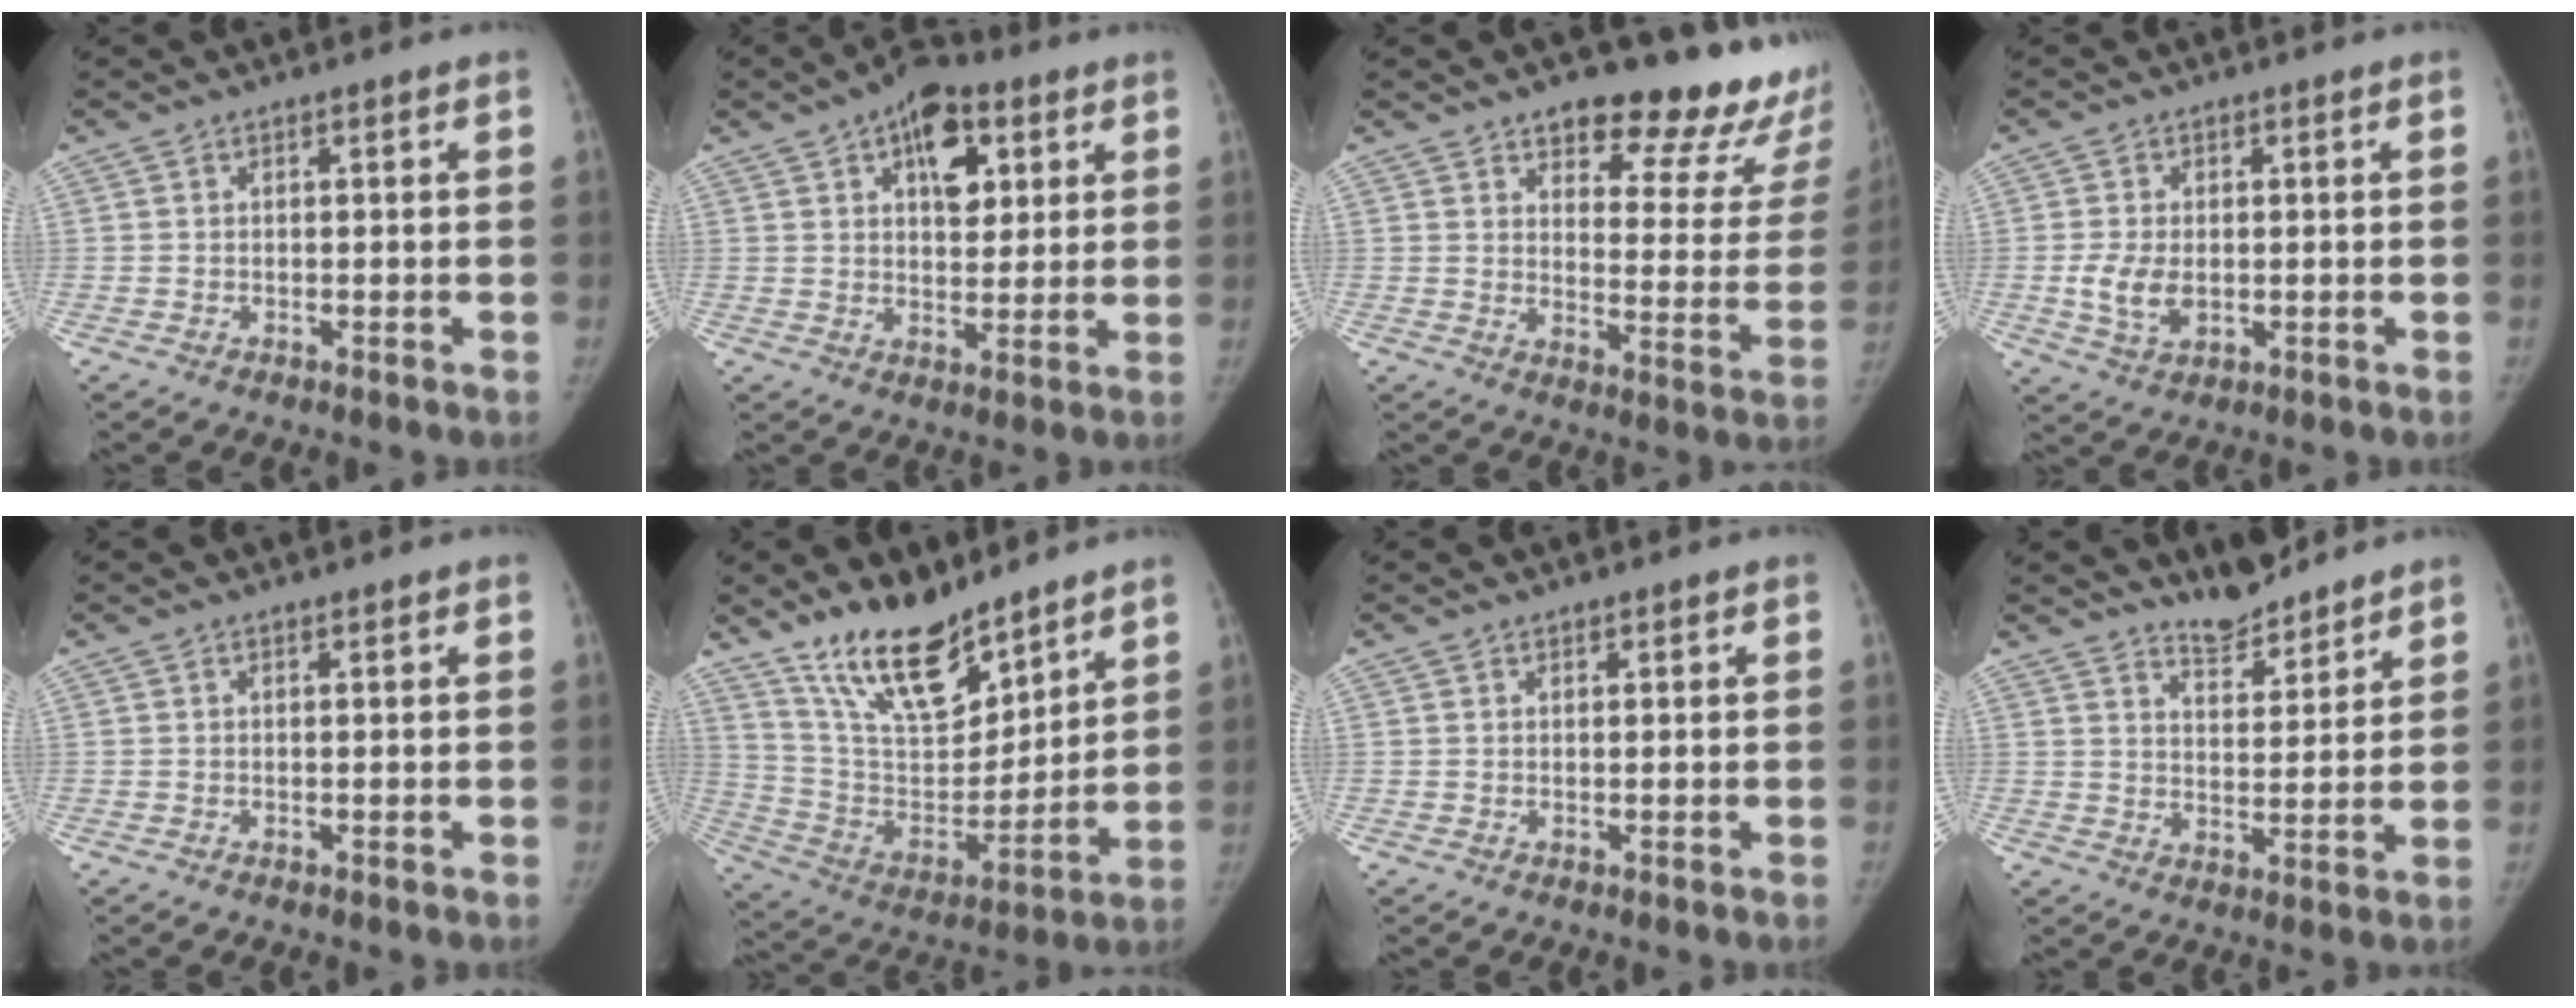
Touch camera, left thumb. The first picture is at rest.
{"total": 11.1, "force": [4.9, 6.3, 7.7], "torque": [-0.076, -0.009, 0.070]}
{"total": 21.8, "force": [17.0, 8.0, 11.1], "torque": [-0.088, -0.109, 0.205]}
{"total": 5.8, "force": [-0.4, 3.8, 4.3], "torque": [-0.081, -0.008, -0.002]}
{"total": 0.0}
{"total": 18.6, "force": [13.8, 7.3, 10.1], "torque": [-0.131, -0.085, 0.258]}
{"total": 0.7, "force": [0.5, 0.3, 0.1], "torque": [0.001, -0.004, 0.007]}
{"total": 6.8, "force": [6.3, 1.8, 1.9], "torque": [-0.012, -0.050, 0.110]}